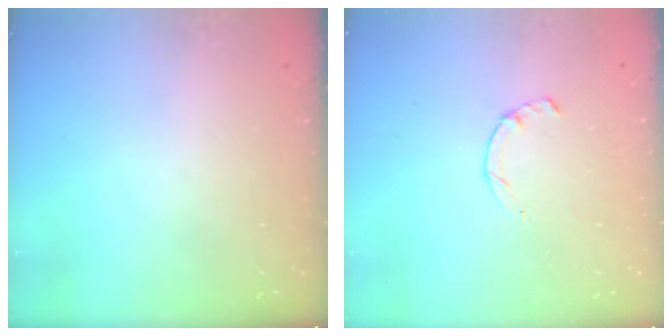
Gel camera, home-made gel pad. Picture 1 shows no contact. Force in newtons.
{"total": 1.7, "press": 1.6, "slide": 0.4}